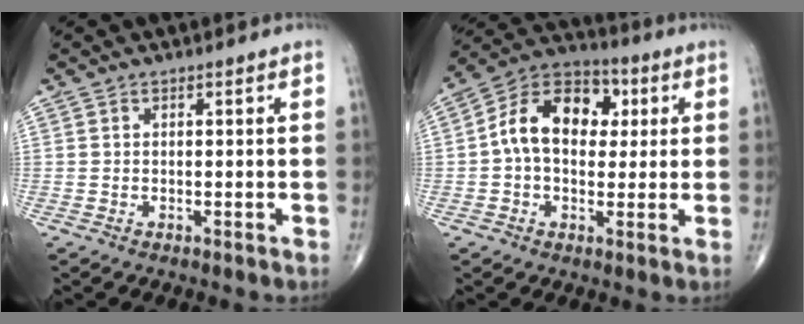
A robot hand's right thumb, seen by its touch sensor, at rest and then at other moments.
{"total": 14.4, "force": [2.3, 9.6, 10.5], "torque": [-0.150, 0.027, 0.025]}